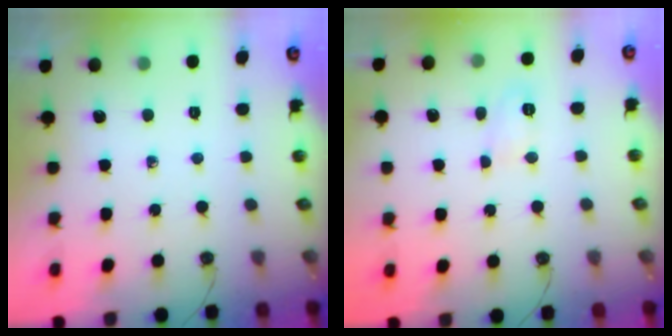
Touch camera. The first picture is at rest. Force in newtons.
{"total": 4.7, "press": 4.6, "slide": 0.8}